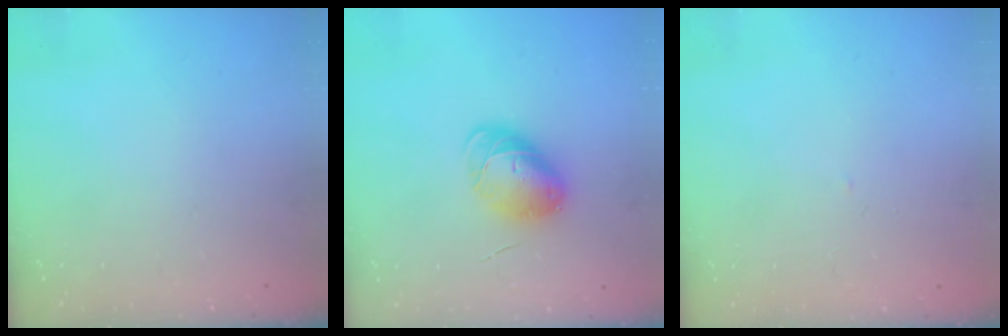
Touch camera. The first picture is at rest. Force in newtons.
{"total": 9.0, "press": 8.8, "slide": 1.9}
{"total": 1.6, "press": 1.6, "slide": 0.3}